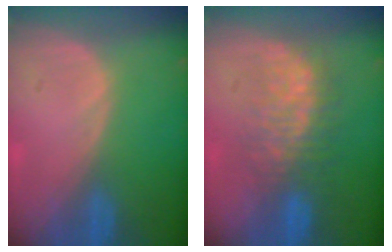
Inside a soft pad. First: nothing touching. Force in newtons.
{"total": 7.8, "press": 7.6, "slide": 2.0}